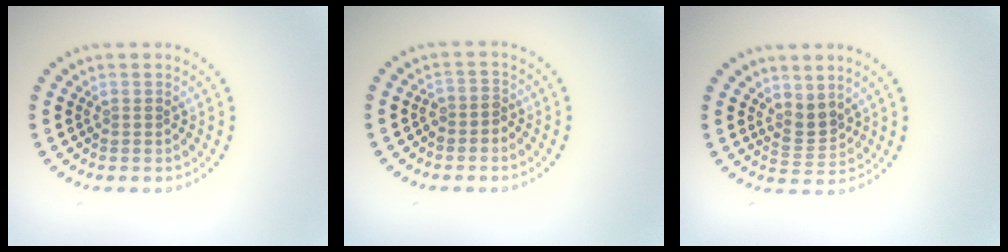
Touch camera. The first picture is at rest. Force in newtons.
{"total": 1.4, "press": 1.1, "slide": 0.9}
{"total": 2.2, "press": 1.6, "slide": 1.5}